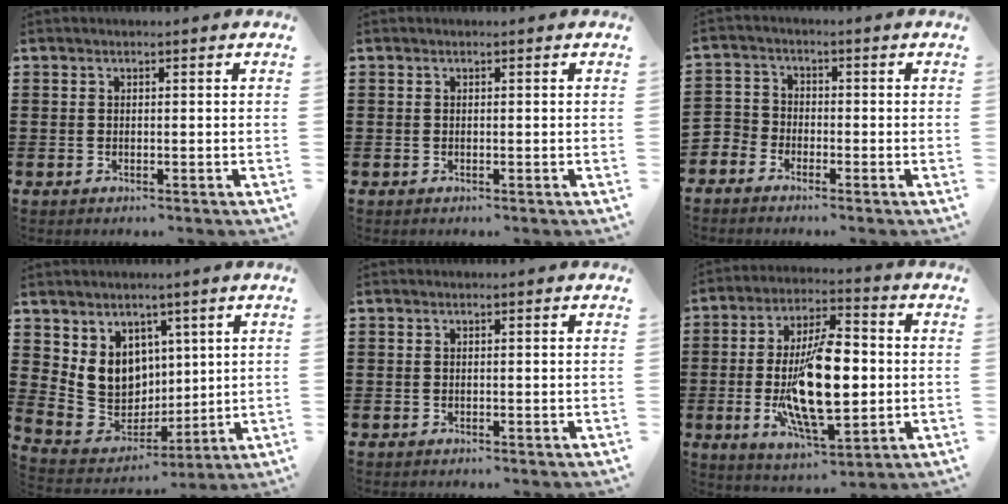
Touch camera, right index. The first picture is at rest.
{"total": 0.0}
{"total": 3.0, "force": [-2.6, 1.5, -0.1], "torque": [-0.019, 0.001, -0.061]}
{"total": 9.5, "force": [2.3, 8.5, 3.4], "torque": [-0.095, -0.012, 0.053]}
{"total": 0.0}
{"total": 15.2, "force": [-1.4, 6.4, 13.7], "torque": [-0.266, -0.015, -0.027]}